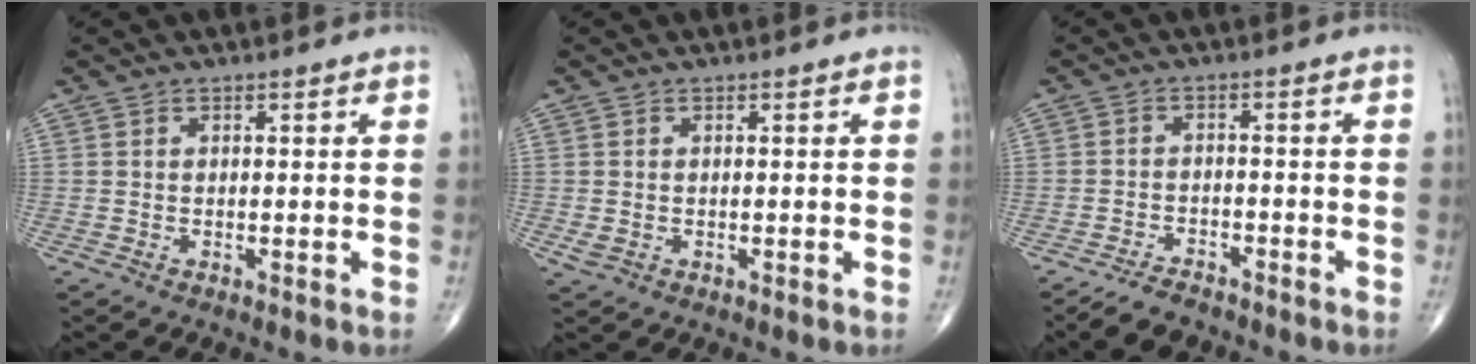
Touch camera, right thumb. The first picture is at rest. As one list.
[{"total": 1.6, "force": [-0.2, 1.3, 1.0], "torque": [-0.019, 0.002, 0.001]}, {"total": 5.0, "force": [-4.4, 1.9, 1.6], "torque": [-0.031, 0.013, -0.078]}]